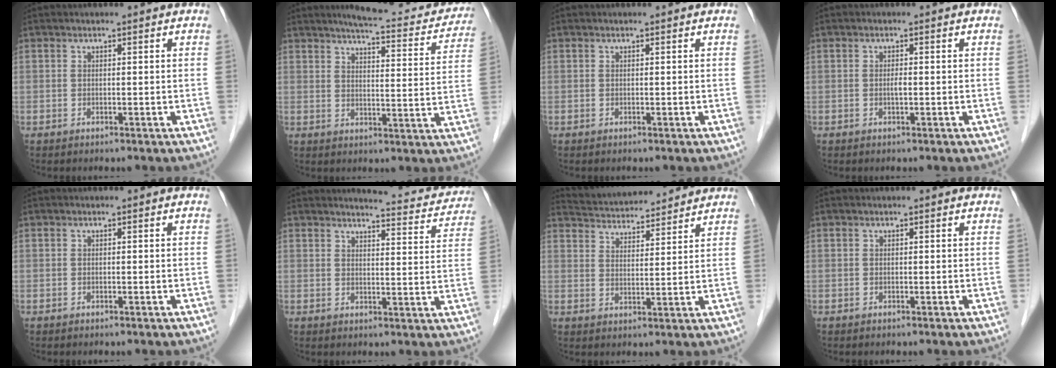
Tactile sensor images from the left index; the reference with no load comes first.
{"total": 14.9, "force": [13.4, 2.8, 5.9], "torque": [-0.061, -0.014, 0.153]}
{"total": 0.0}
{"total": 0.8, "force": [-0.3, 0.2, 0.8], "torque": [-0.014, -0.003, -0.006]}
{"total": 0.0}
{"total": 10.5, "force": [10.2, 1.5, 2.0], "torque": [-0.011, -0.026, 0.103]}
{"total": 11.7, "force": [11.2, 1.7, 2.8], "torque": [-0.052, 0.020, 0.174]}
{"total": 0.0}